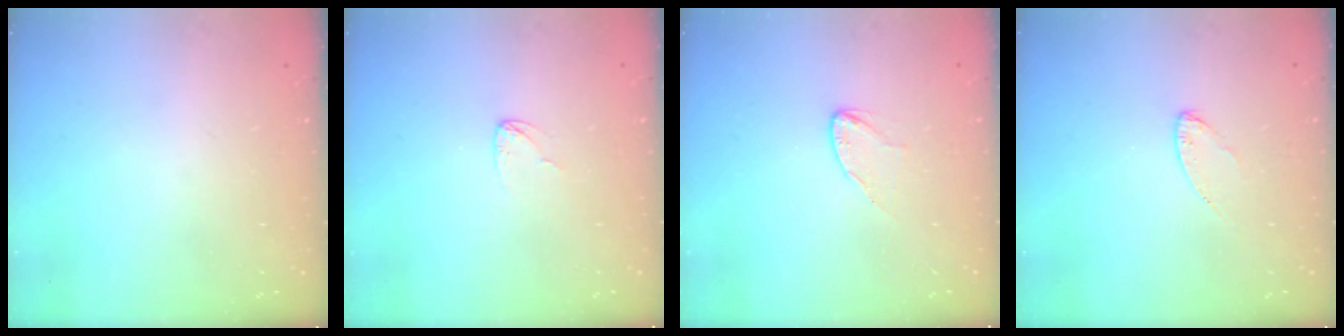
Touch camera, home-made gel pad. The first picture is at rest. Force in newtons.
{"total": 3.3, "press": 3.3, "slide": 0.1}
{"total": 3.8, "press": 3.7, "slide": 0.4}
{"total": 4.2, "press": 4.1, "slide": 0.4}